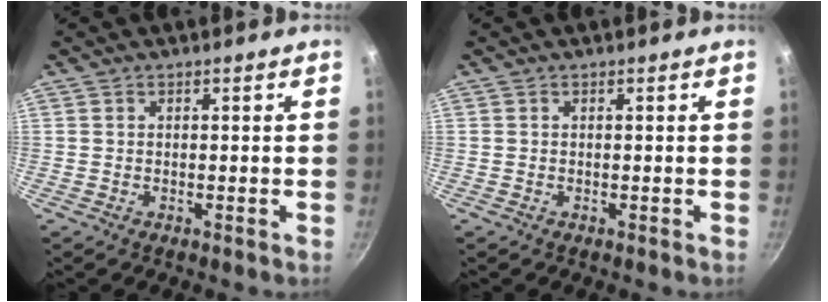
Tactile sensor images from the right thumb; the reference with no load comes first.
{"total": 0.0}